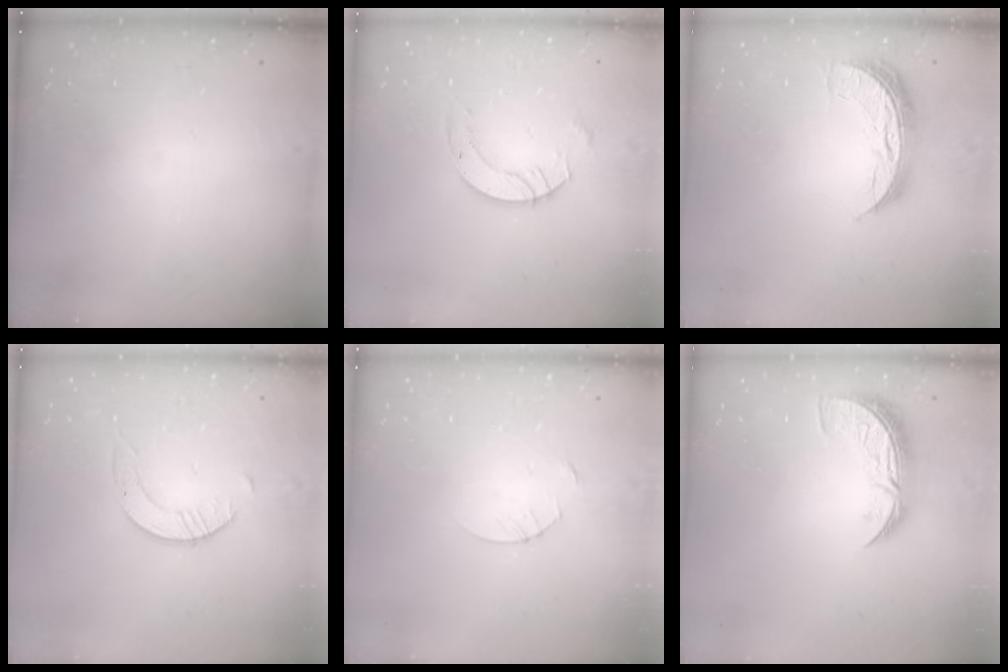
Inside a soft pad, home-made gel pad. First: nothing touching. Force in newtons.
{"total": 5.0, "press": 5.0, "slide": 0.3}
{"total": 9.0, "press": 9.0, "slide": 0.6}
{"total": 1.7, "press": 1.7, "slide": 0.2}
{"total": 3.2, "press": 3.2, "slide": 0.3}
{"total": 8.6, "press": 8.5, "slide": 0.8}